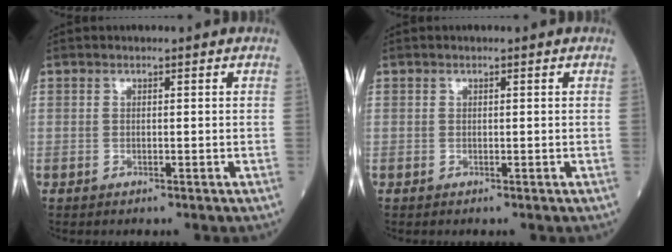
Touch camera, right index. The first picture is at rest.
{"total": 0.0}